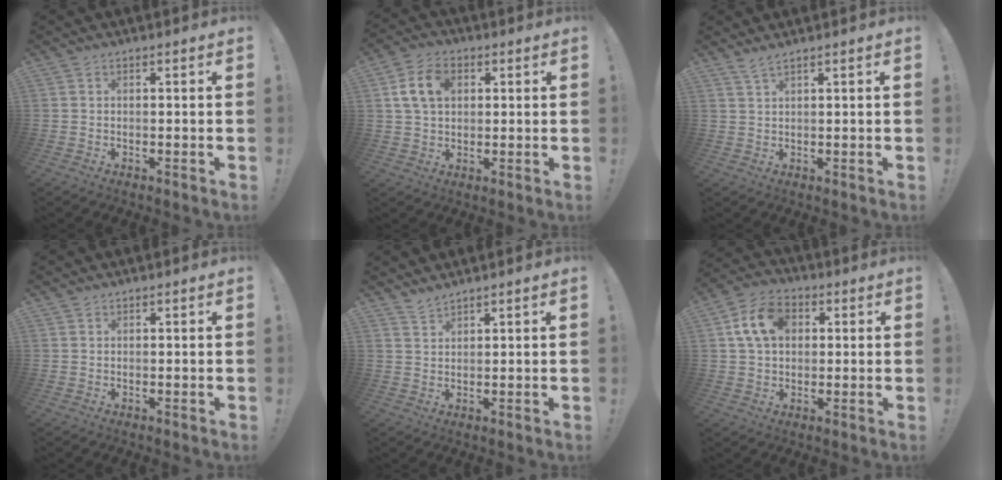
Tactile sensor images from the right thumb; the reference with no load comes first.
{"total": 9.7, "force": [2.6, 6.7, 6.6], "torque": [-0.113, 0.010, 0.052]}
{"total": 2.4, "force": [2.0, 0.1, 1.3], "torque": [-0.031, -0.007, 0.037]}
{"total": 0.7, "force": [0.7, 0.3, 0.0], "torque": [0.005, -0.003, 0.012]}
{"total": 2.6, "force": [2.5, 0.3, 0.6], "torque": [-0.009, -0.017, 0.046]}
{"total": 11.8, "force": [3.5, 8.6, 7.4], "torque": [-0.117, 0.012, 0.070]}